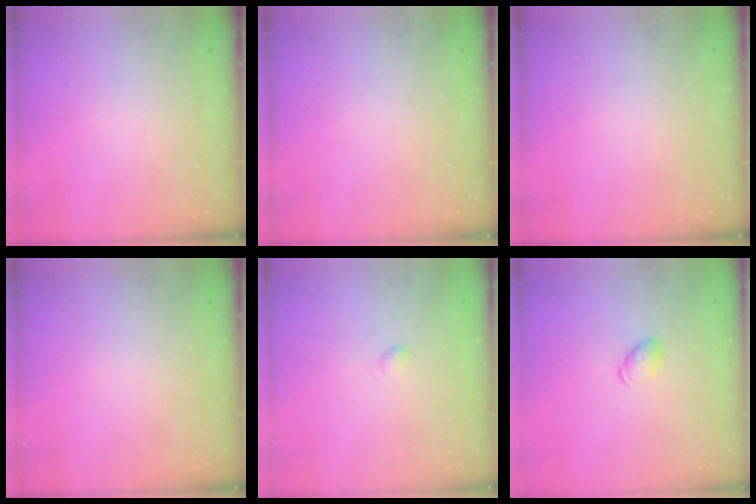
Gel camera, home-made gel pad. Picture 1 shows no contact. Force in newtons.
{"total": 0.0}
{"total": 0.0}
{"total": 0.0}
{"total": 2.7, "press": 2.7, "slide": 0.4}
{"total": 5.4, "press": 5.3, "slide": 1.0}